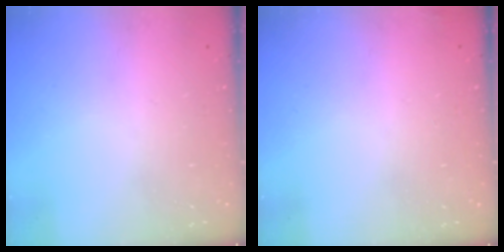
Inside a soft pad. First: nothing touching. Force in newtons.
{"total": 3.0, "press": 2.9, "slide": 1.0}